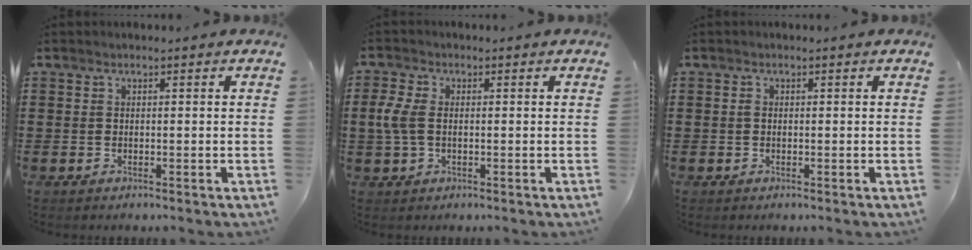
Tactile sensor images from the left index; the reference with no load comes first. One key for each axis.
{"total": 4.3, "fx": 0.0, "fy": 2.5, "fz": 3.4, "tx": -0.090, "ty": 0.002, "tz": -0.006}
{"total": 0.8, "fx": -0.1, "fy": 0.5, "fz": 0.6, "tx": -0.014, "ty": 0.001, "tz": -0.002}